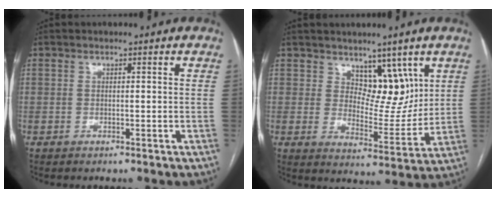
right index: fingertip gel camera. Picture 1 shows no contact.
{"total": 7.9, "force": [4.5, 4.2, 4.9], "torque": [-0.062, -0.006, 0.081]}